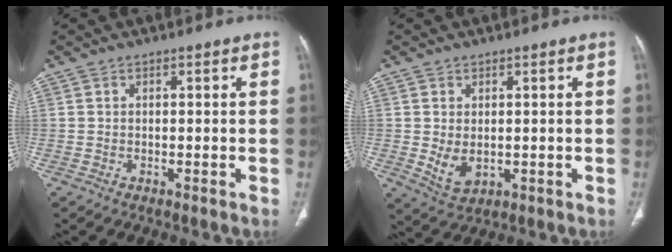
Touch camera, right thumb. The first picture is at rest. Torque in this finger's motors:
{"motor_torque": [-0.27, 0.30, 0.30, 0.30, 0.14]}